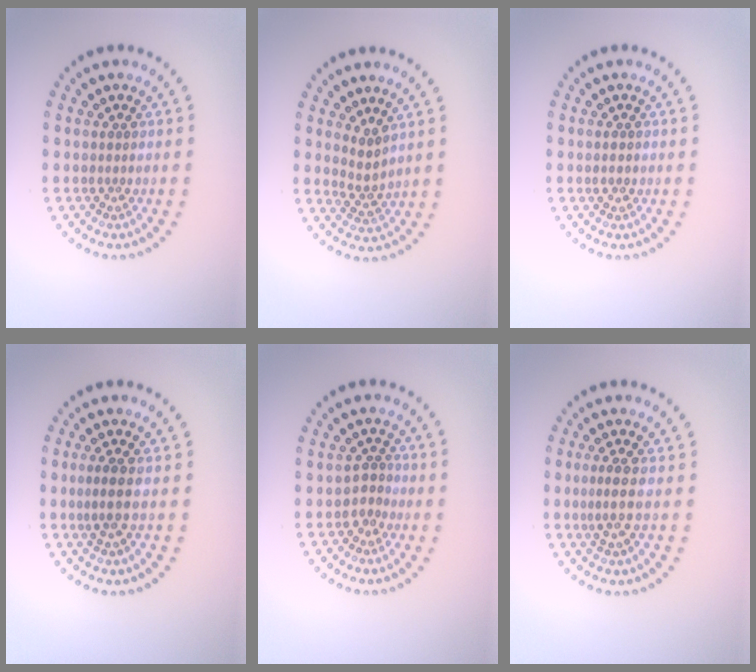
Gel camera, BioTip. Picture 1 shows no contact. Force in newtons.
{"total": 2.2, "press": 1.6, "slide": 1.5}
{"total": 1.0, "press": 1.0, "slide": 0.0}
{"total": 2.0, "press": 1.6, "slide": 1.2}
{"total": 1.7, "press": 1.3, "slide": 1.1}
{"total": 2.1, "press": 1.6, "slide": 1.3}